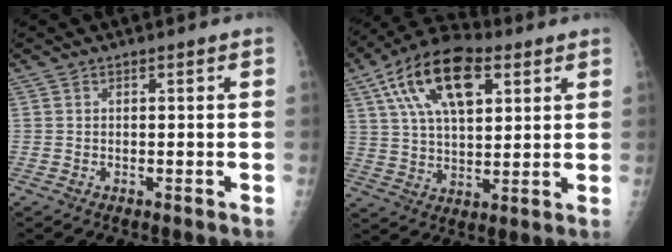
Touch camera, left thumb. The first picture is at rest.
{"total": 17.7, "force": [7.5, 9.0, 13.3], "torque": [-0.214, -0.002, 0.128]}